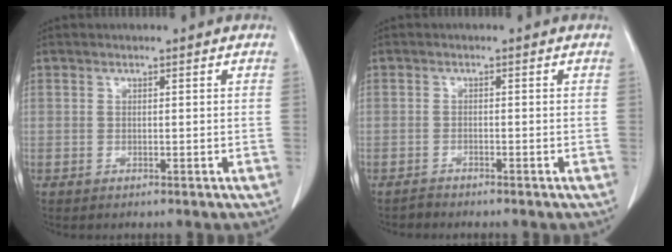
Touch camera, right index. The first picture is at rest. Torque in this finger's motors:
{"motor_torque": [0.14, -0.12, 0.04, 0.00]}